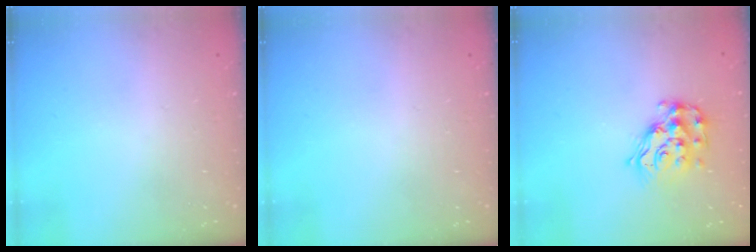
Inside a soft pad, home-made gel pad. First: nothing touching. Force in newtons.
{"total": 0.0}
{"total": 12.8, "press": 12.8, "slide": 0.6}